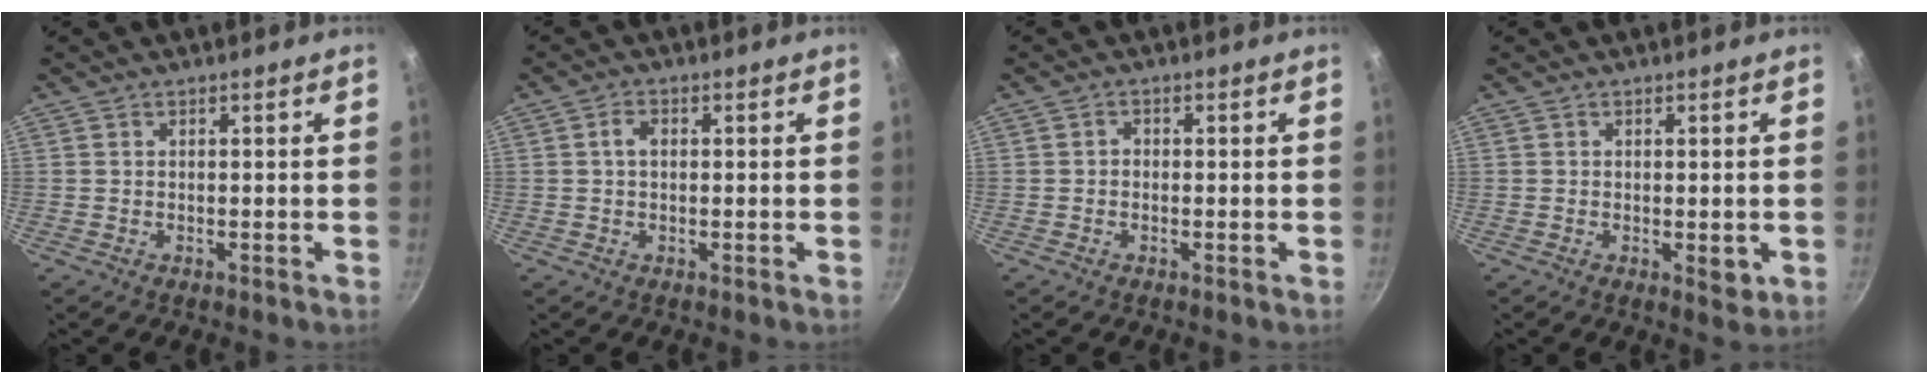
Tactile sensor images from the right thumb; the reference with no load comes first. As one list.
[{"total": 2.4, "force": [0.3, 1.6, 1.8], "torque": [-0.025, 0.006, 0.003]}, {"total": 1.1, "force": [-0.2, 0.9, 0.6], "torque": [-0.008, 0.005, -0.006]}, {"total": 2.5, "force": [-0.3, 1.1, 2.3], "torque": [-0.033, -0.009, -0.002]}]